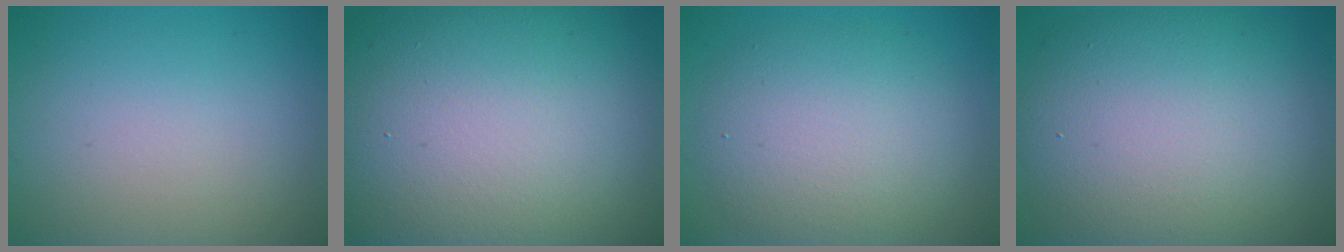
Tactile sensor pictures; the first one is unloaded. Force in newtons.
{"total": 21.1, "press": 21.1, "slide": 1.4}
{"total": 6.4, "press": 6.3, "slide": 0.8}
{"total": 12.6, "press": 12.6, "slide": 0.9}